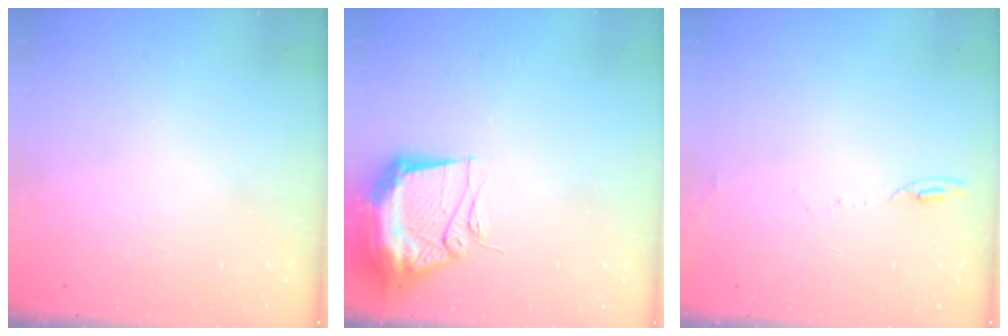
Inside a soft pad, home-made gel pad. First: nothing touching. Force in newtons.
{"total": 15.0, "press": 14.9, "slide": 1.4}
{"total": 5.6, "press": 5.5, "slide": 0.7}